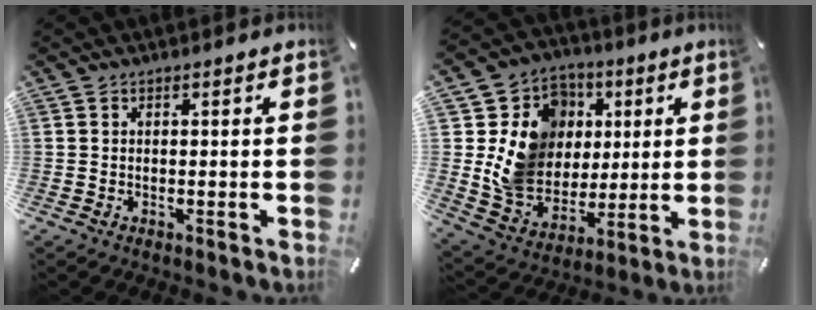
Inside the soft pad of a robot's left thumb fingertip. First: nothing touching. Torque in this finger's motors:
{"motor_torque": [1.33, 0.71, 0.95, 0.31, 0.11]}